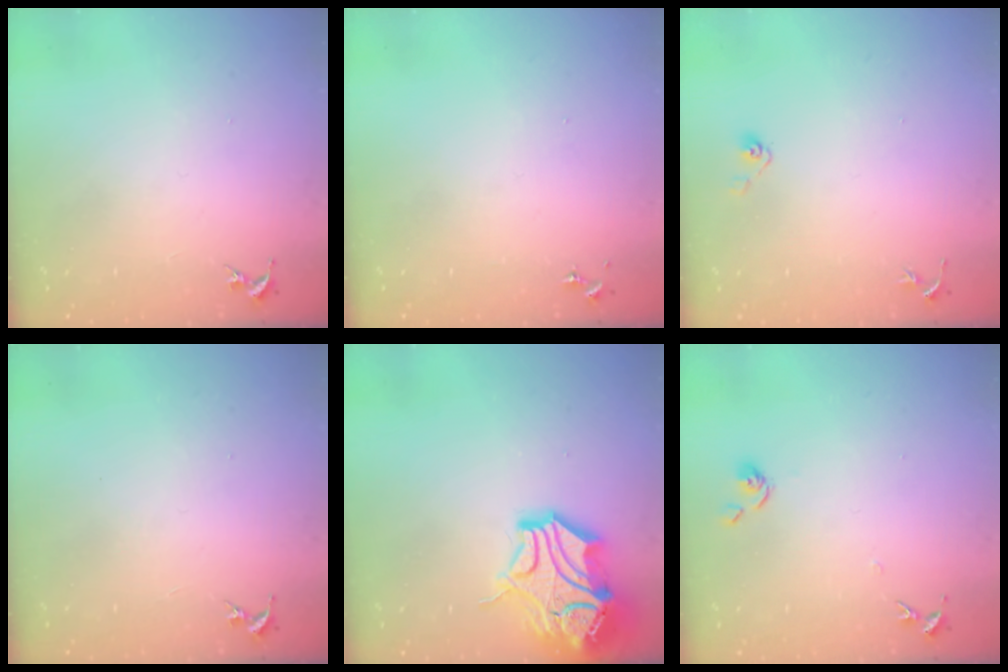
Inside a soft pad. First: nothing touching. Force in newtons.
{"total": 0.0}
{"total": 3.9, "press": 3.3, "slide": 2.0}
{"total": 0.0}
{"total": 16.4, "press": 16.3, "slide": 2.2}
{"total": 6.7, "press": 6.7, "slide": 0.6}